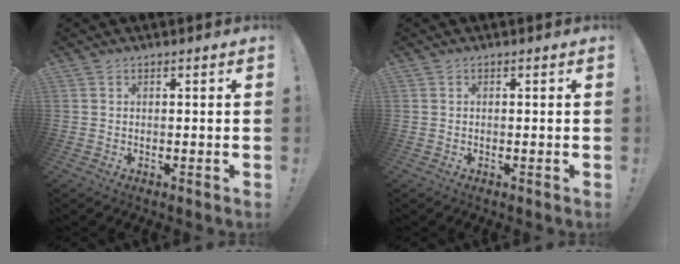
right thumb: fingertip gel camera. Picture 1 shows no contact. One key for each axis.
{"total": 0.0}